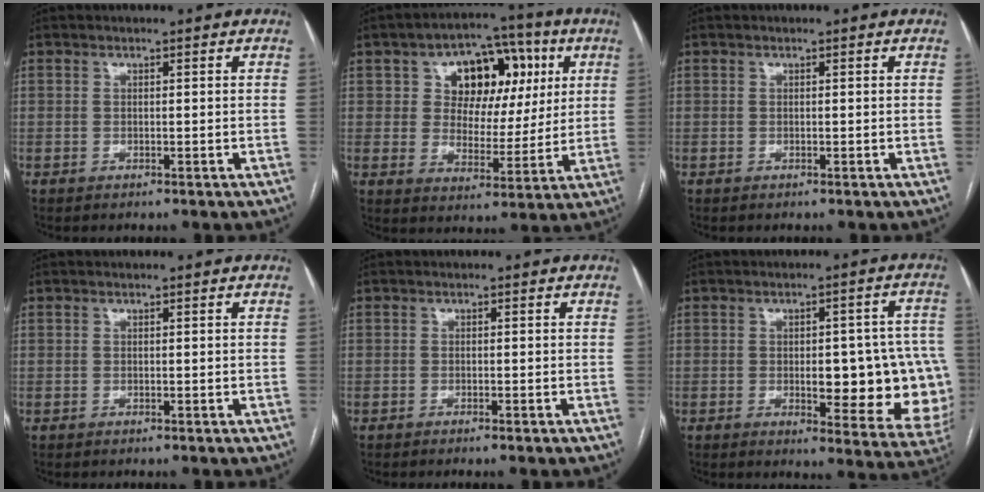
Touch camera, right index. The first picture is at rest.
{"total": 12.8, "force": [4.4, 8.4, 8.6], "torque": [-0.108, 0.041, 0.073]}
{"total": 0.0}
{"total": 0.0}
{"total": 1.0, "force": [-0.8, -0.2, 0.7], "torque": [-0.012, 0.000, -0.012]}
{"total": 18.3, "force": [-2.5, 5.2, 17.3], "torque": [-0.136, 0.022, -0.009]}